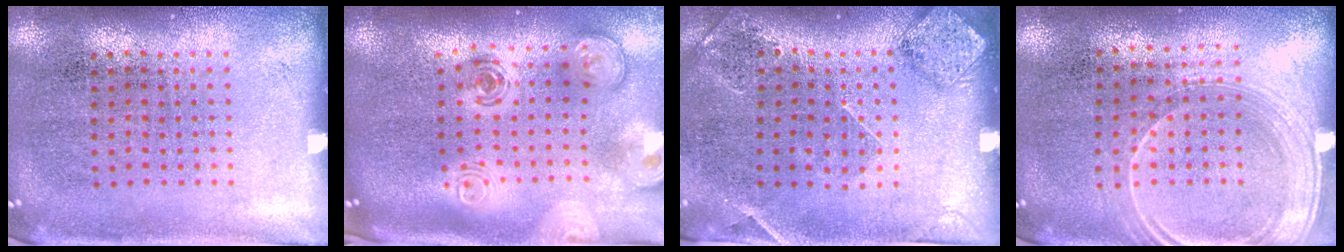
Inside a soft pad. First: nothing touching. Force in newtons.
{"total": 3.0, "press": 2.1, "slide": 2.1}
{"total": 1.5, "press": 1.4, "slide": 0.4}
{"total": 1.7, "press": 1.5, "slide": 0.9}